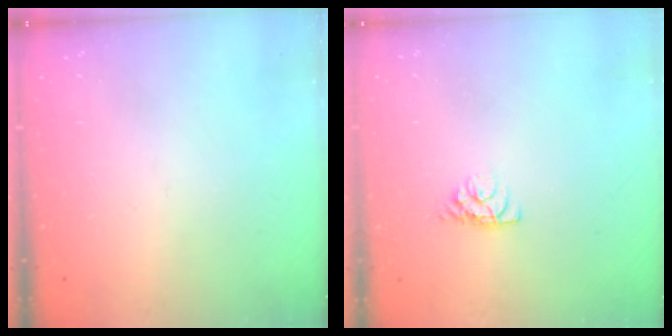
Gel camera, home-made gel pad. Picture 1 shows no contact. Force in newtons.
{"total": 4.6, "press": 4.6, "slide": 0.5}